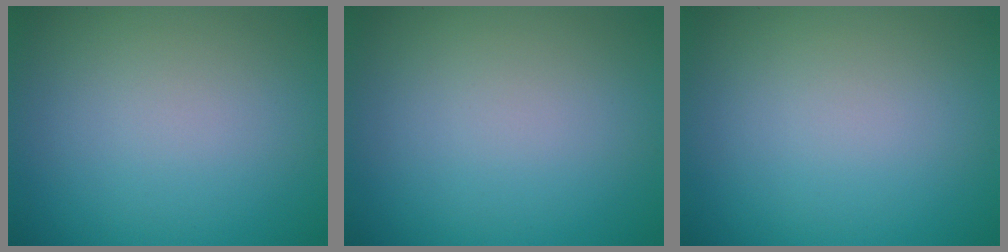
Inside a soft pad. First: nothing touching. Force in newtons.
{"total": 0.0}
{"total": 0.0}